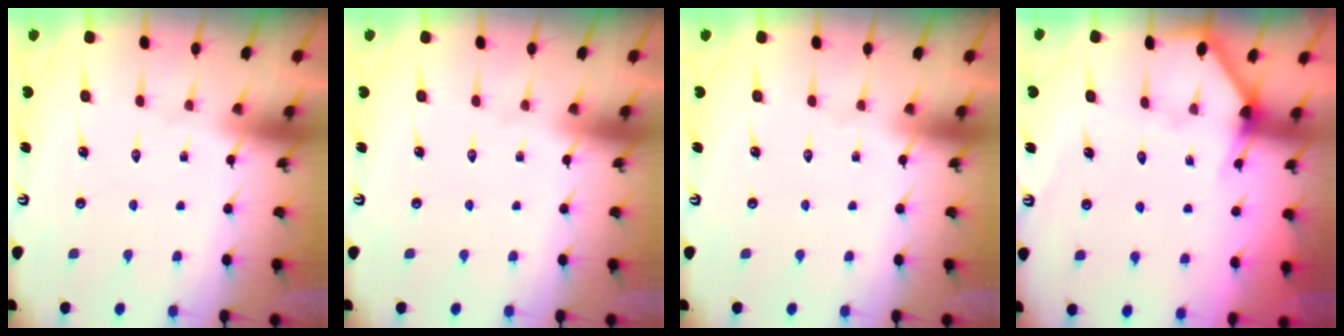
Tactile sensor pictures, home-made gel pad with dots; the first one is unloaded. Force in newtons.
{"total": 0.0}
{"total": 0.0}
{"total": 3.5, "press": 3.5, "slide": 0.2}